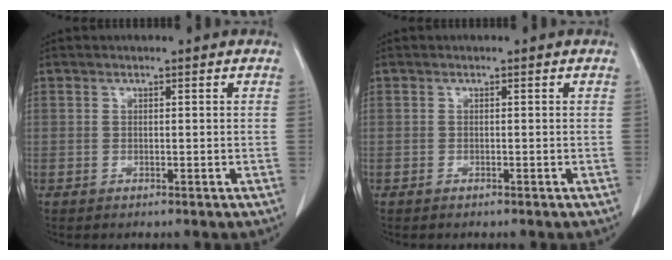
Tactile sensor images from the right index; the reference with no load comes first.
{"total": 0.0}